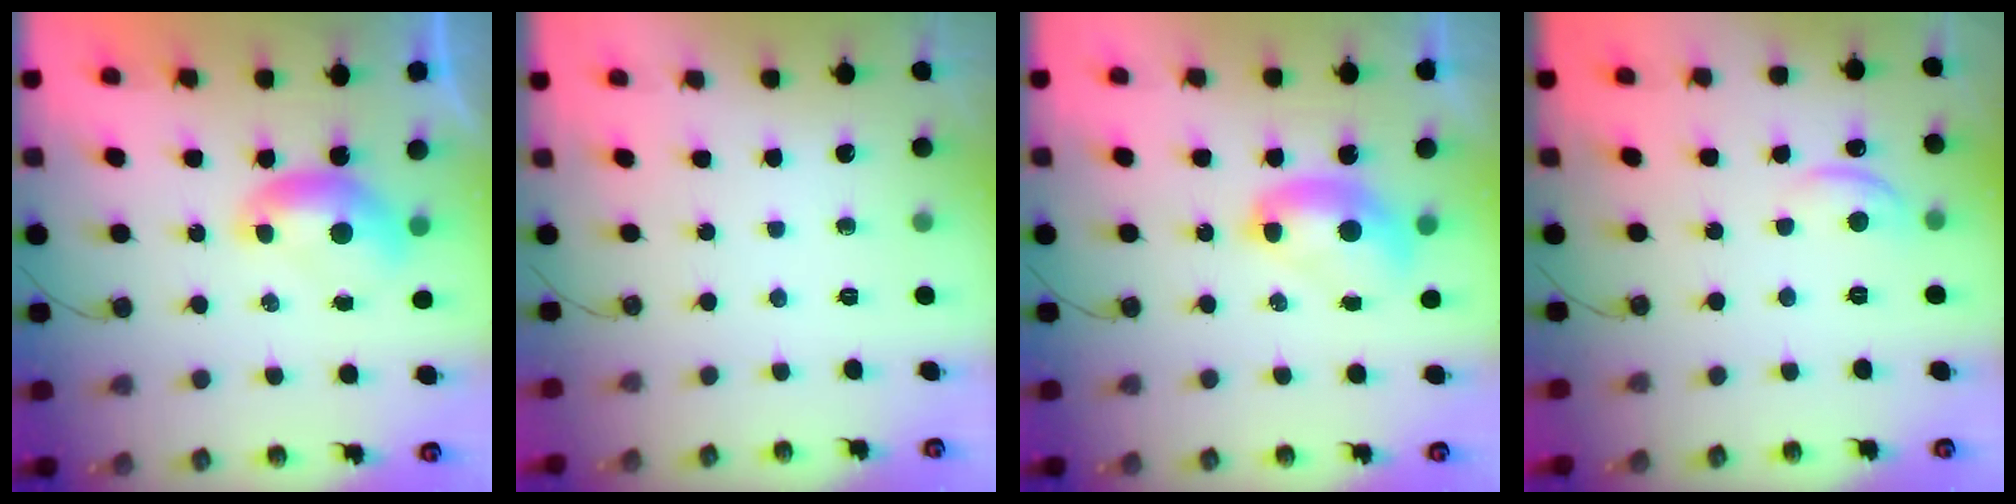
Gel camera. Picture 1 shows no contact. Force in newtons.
{"total": 0.0}
{"total": 2.7, "press": 2.7, "slide": 0.1}
{"total": 3.6, "press": 3.5, "slide": 0.8}